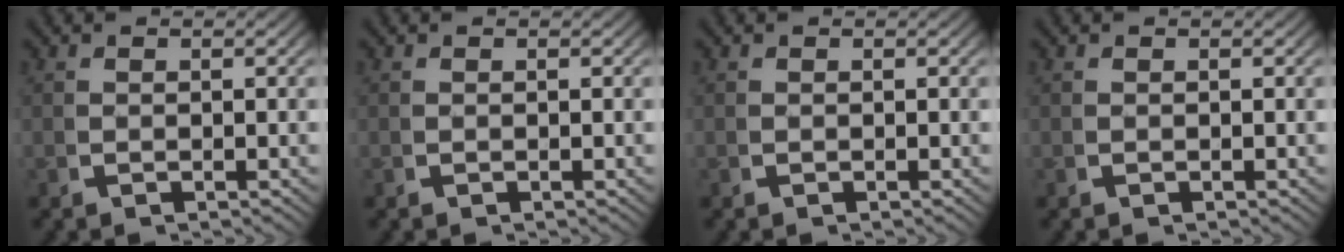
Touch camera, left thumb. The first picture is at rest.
{"total": 0.0}
{"total": 0.0}
{"total": 0.0}